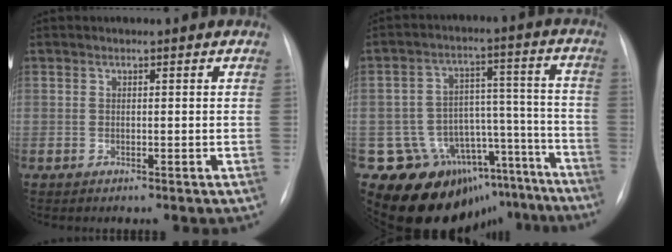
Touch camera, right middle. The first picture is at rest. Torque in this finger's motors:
{"motor_torque": [0.79, -1.35, 0.16, 0.07]}